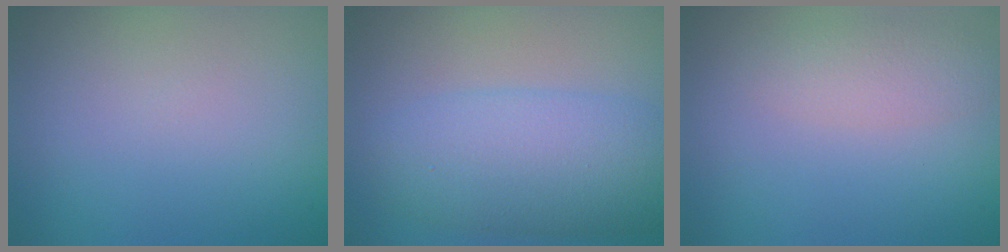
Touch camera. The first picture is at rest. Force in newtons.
{"total": 6.9, "press": 6.9, "slide": 0.2}
{"total": 2.1, "press": 2.1, "slide": 0.1}